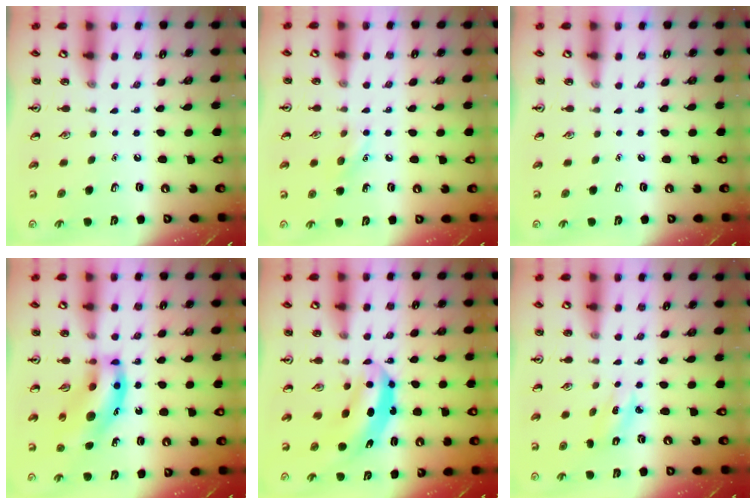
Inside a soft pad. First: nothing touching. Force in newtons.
{"total": 6.3, "press": 6.1, "slide": 1.6}
{"total": 0.0}
{"total": 16.3, "press": 15.9, "slide": 3.6}
{"total": 5.5, "press": 5.3, "slide": 1.4}
{"total": 2.2, "press": 2.1, "slide": 0.4}